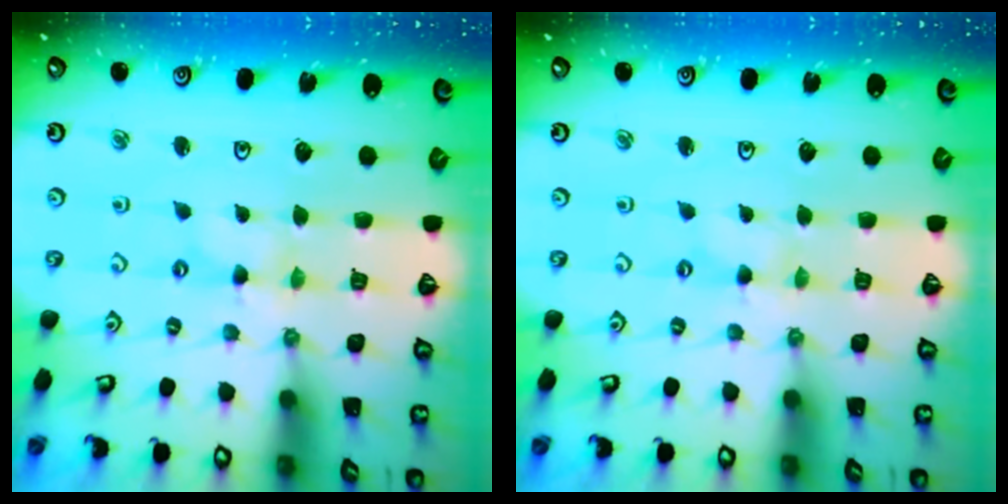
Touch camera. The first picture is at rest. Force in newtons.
{"total": 0.0}